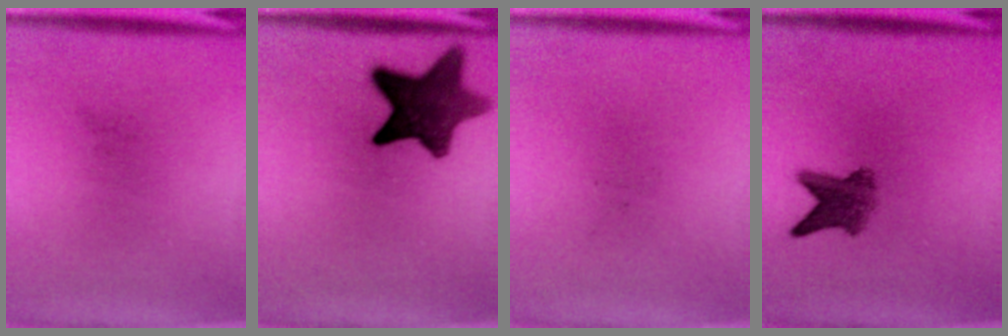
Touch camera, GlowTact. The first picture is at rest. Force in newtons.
{"total": 11.7}
{"total": 0.0}
{"total": 5.2}